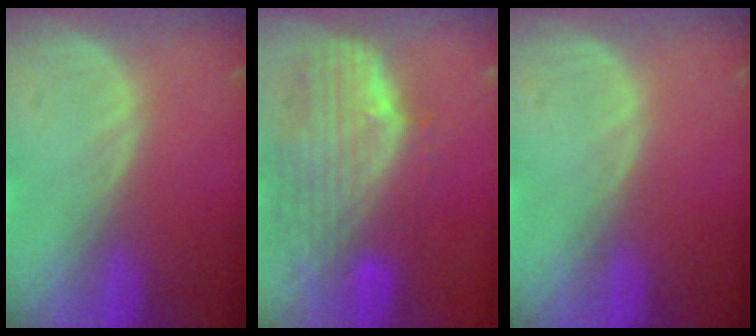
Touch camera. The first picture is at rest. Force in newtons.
{"total": 10.7, "press": 9.2, "slide": 5.5}
{"total": 0.0}